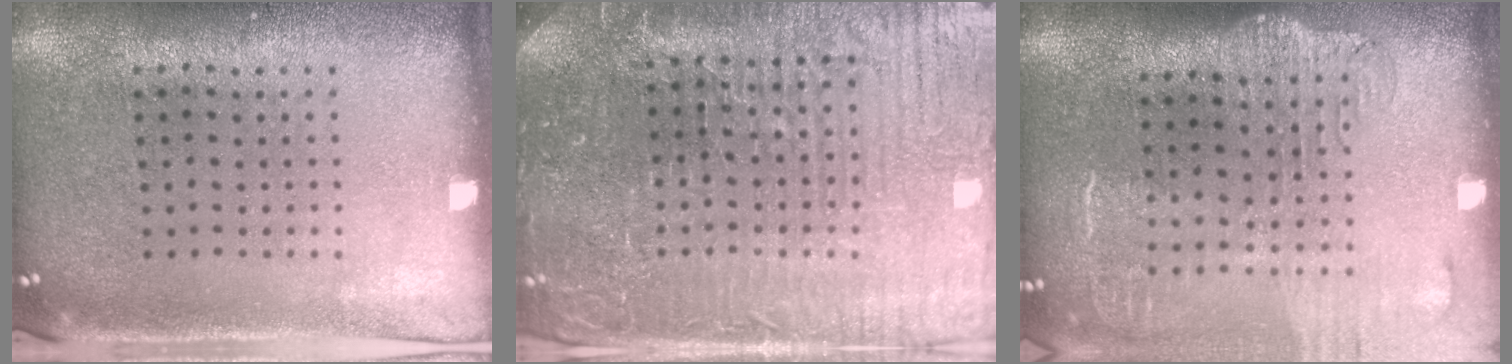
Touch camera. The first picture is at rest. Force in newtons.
{"total": 5.4, "press": 5.1, "slide": 1.9}
{"total": 1.9, "press": 1.5, "slide": 1.2}